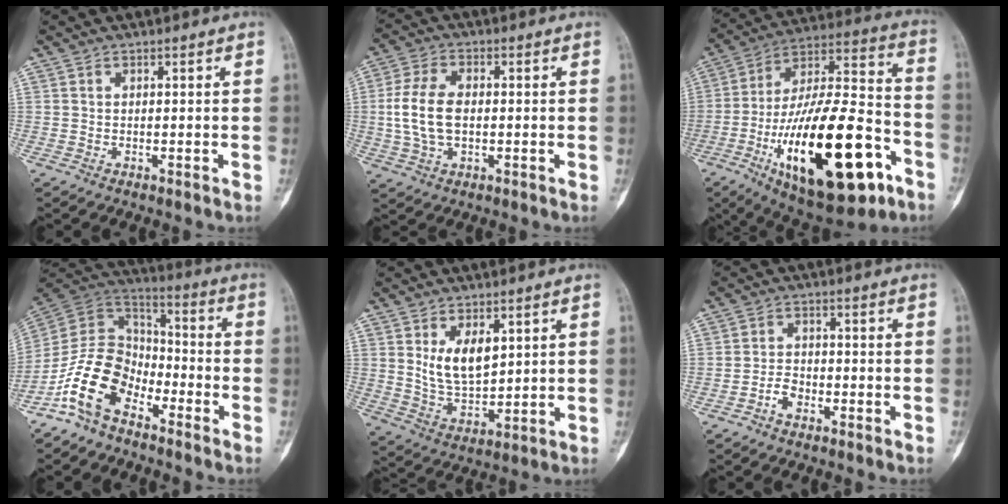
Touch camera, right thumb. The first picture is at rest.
{"total": 9.7, "force": [-0.2, 5.8, 7.8], "torque": [-0.162, 0.010, -0.004]}
{"total": 32.2, "force": [-12.4, 12.7, 26.9], "torque": [-0.457, 0.056, -0.184]}
{"total": 13.5, "force": [-8.0, 8.1, 7.2], "torque": [-0.127, 0.075, -0.168]}
{"total": 8.3, "force": [3.1, 4.5, 6.3], "torque": [-0.094, -0.026, 0.070]}
{"total": 3.1, "force": [-1.9, 1.8, 1.6], "torque": [-0.025, 0.015, -0.036]}